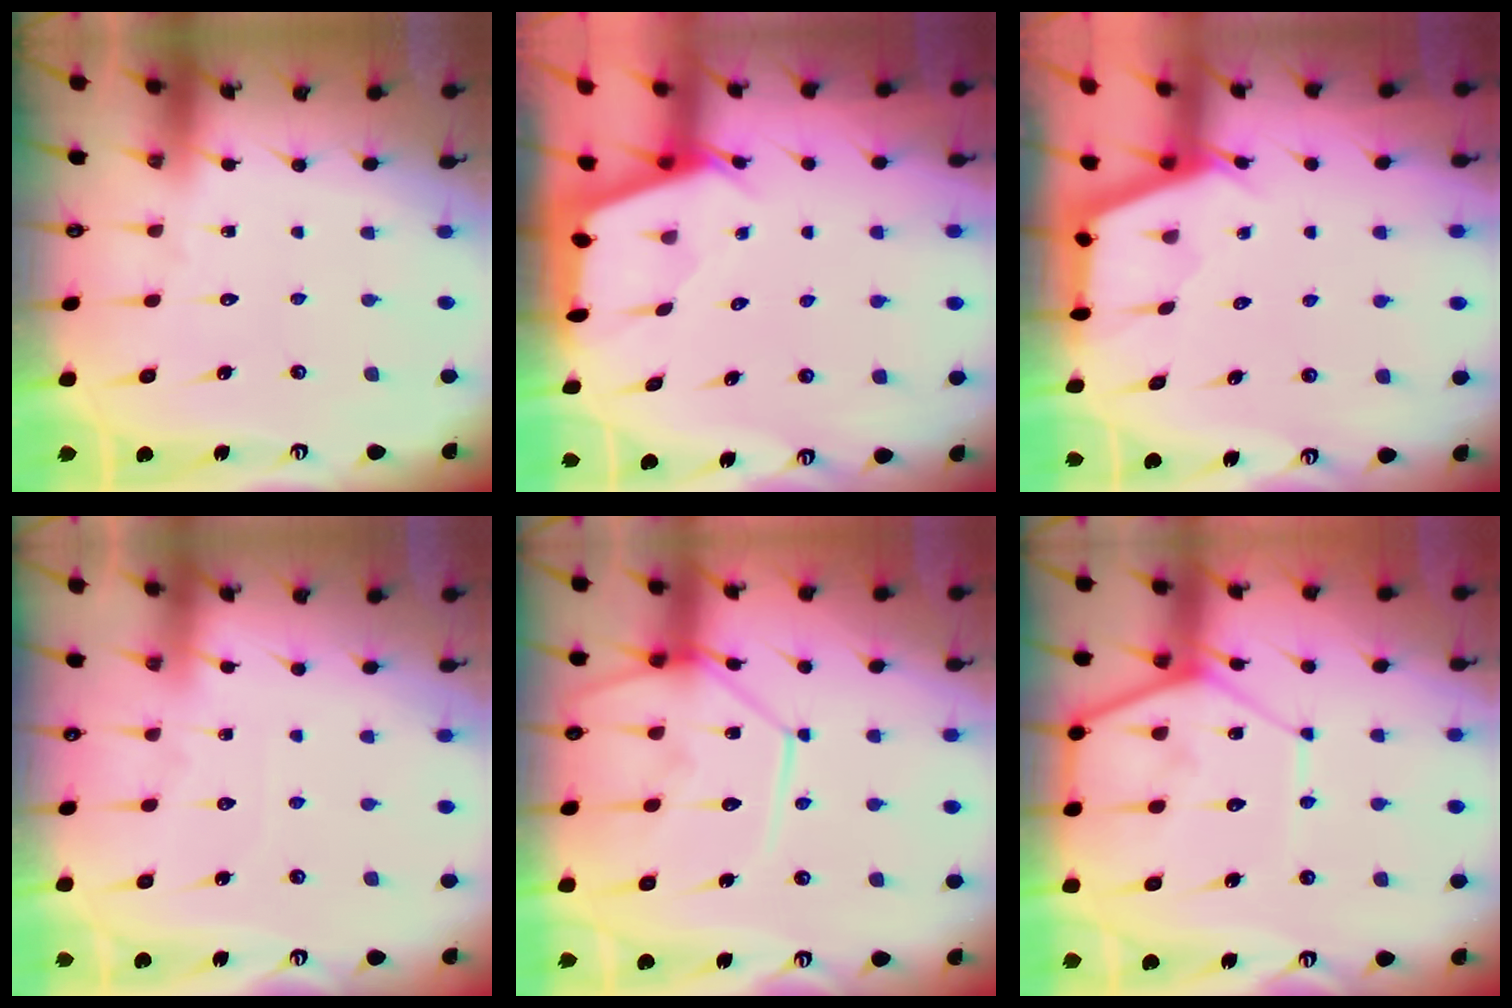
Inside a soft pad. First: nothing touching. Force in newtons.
{"total": 2.5, "press": 2.5, "slide": 0.2}
{"total": 2.8, "press": 2.8, "slide": 0.3}
{"total": 2.7, "press": 2.7, "slide": 0.4}
{"total": 15.8, "press": 15.7, "slide": 1.6}
{"total": 11.6, "press": 11.6, "slide": 1.1}